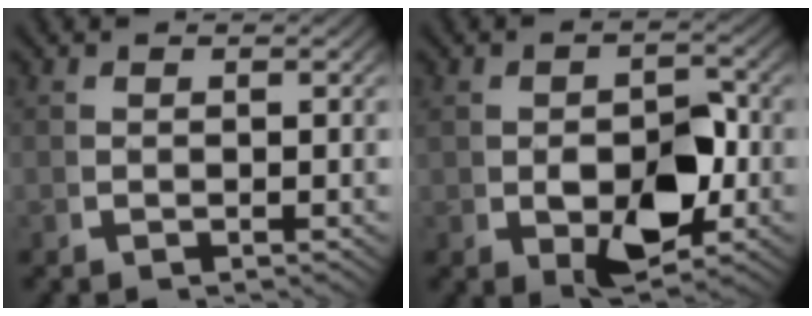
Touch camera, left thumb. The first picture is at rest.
{"total": 7.2, "force": [-0.5, 3.9, 6.0], "torque": [-0.105, -0.016, 0.005]}